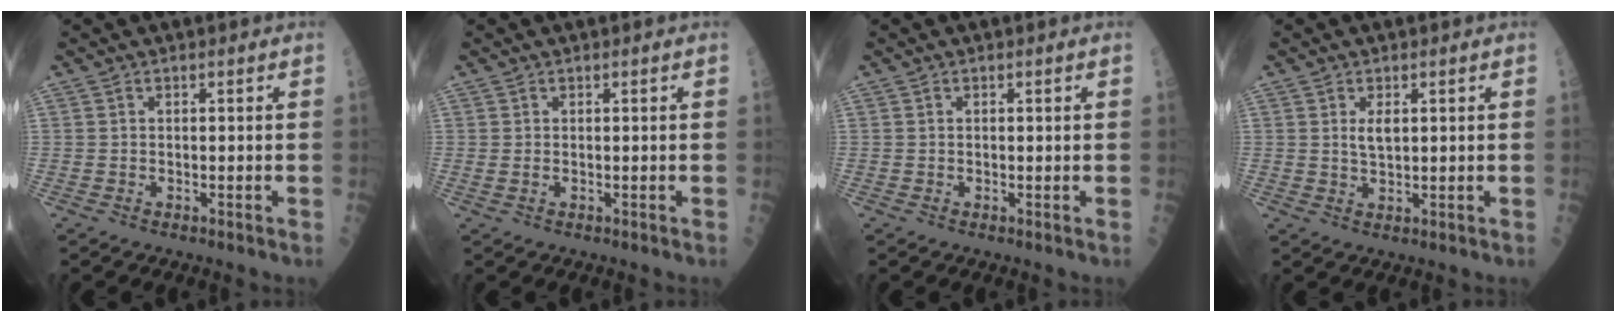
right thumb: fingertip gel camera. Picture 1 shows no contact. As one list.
[{"total": 0.7, "force": [0.2, 0.3, 0.6], "torque": [-0.016, 0.003, 0.006]}, {"total": 0.0}, {"total": 2.6, "force": [0.9, 1.2, 2.2], "torque": [-0.035, -0.007, 0.017]}]